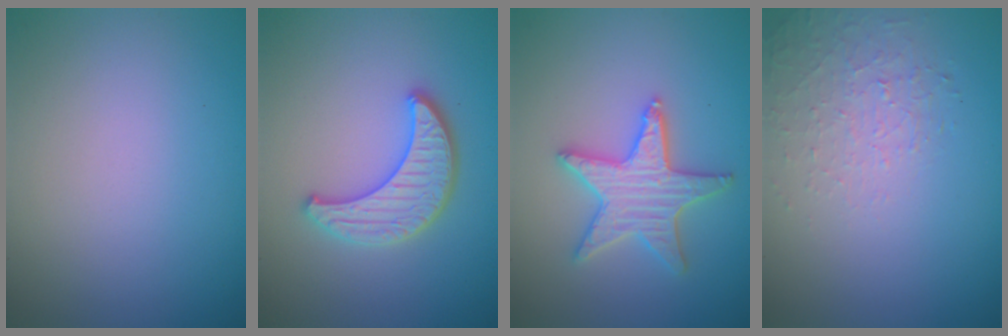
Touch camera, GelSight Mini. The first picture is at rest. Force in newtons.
{"total": 3.8, "press": 3.6, "slide": 1.2}
{"total": 4.7, "press": 4.6, "slide": 0.8}
{"total": 1.4, "press": 0.6, "slide": 1.3}